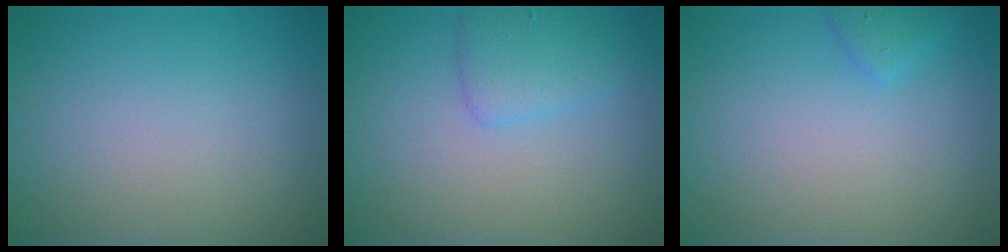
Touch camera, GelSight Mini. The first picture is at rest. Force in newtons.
{"total": 2.4, "press": 2.4, "slide": 0.0}
{"total": 1.2, "press": 1.2, "slide": 0.1}